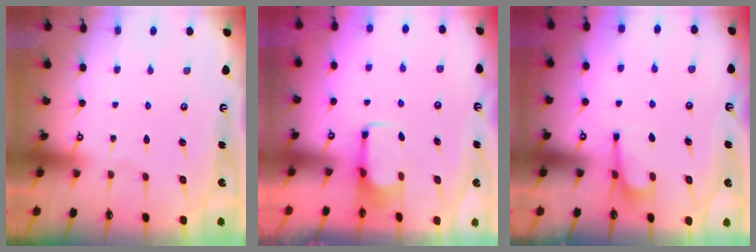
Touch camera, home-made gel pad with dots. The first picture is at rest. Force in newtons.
{"total": 2.8, "press": 2.6, "slide": 0.8}
{"total": 4.7, "press": 4.7, "slide": 0.5}